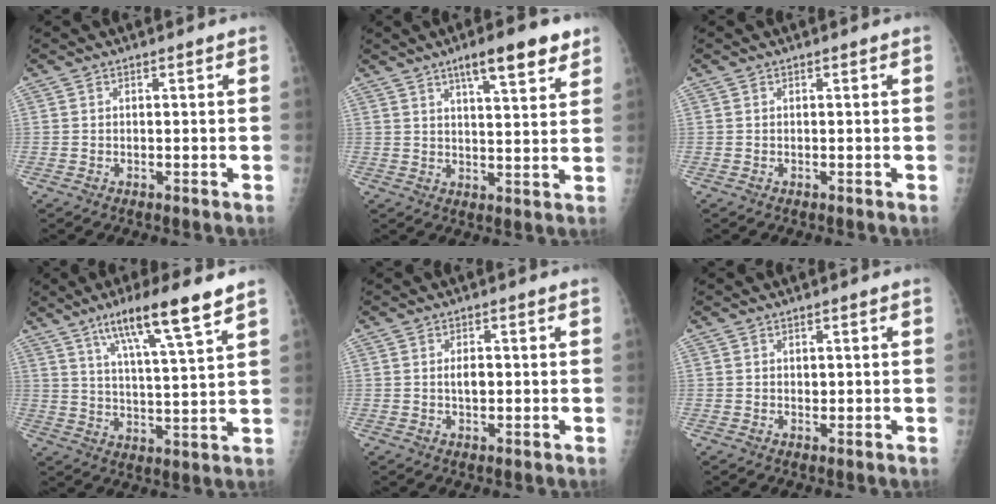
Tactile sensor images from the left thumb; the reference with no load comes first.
{"total": 10.3, "force": [6.4, 2.4, 7.7], "torque": [-0.095, -0.028, 0.093]}
{"total": 0.0}
{"total": 13.4, "force": [8.9, 2.4, 9.7], "torque": [-0.149, -0.041, 0.150]}
{"total": 2.5, "force": [0.1, 1.3, 2.1], "torque": [-0.033, 0.002, 0.002]}
{"total": 0.9, "force": [0.3, 0.7, 0.6], "torque": [-0.004, -0.001, 0.006]}